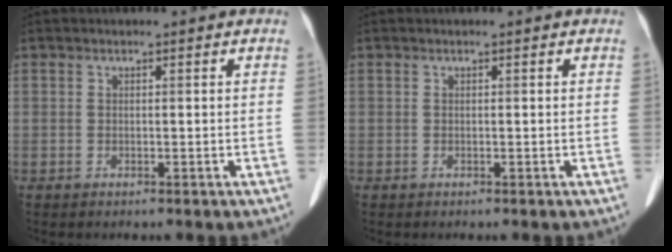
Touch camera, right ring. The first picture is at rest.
{"total": 0.0}